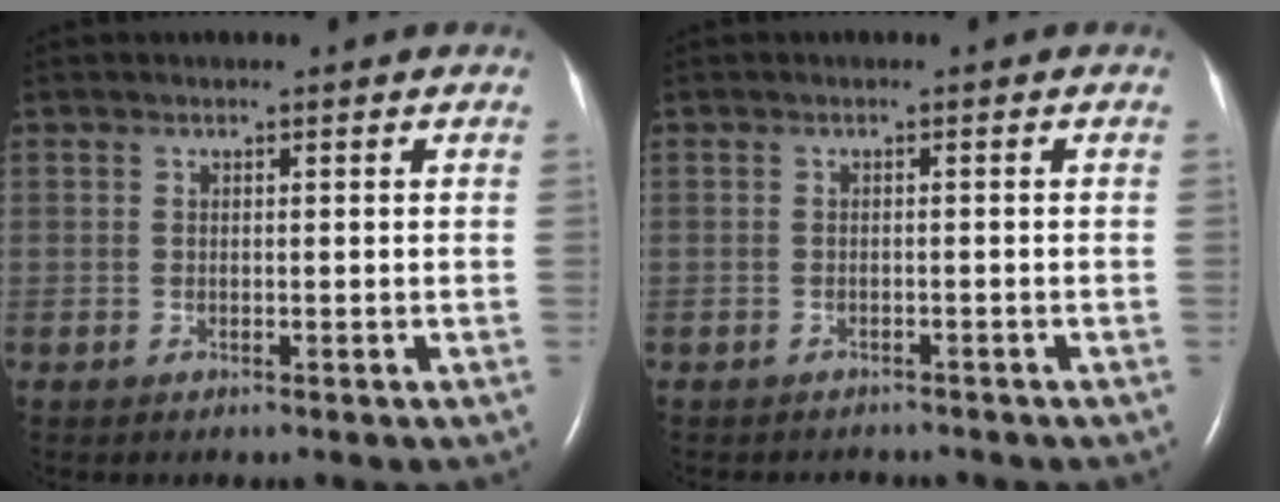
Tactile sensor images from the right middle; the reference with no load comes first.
{"total": 3.0, "force": [-2.8, 1.0, 0.4], "torque": [-0.007, -0.004, -0.034]}